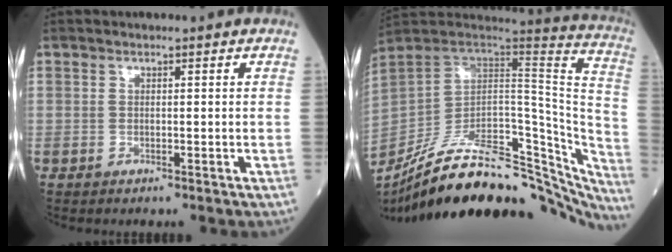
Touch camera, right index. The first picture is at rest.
{"total": 35.0, "force": [-28.3, 10.5, 17.8], "torque": [-0.230, -0.020, -0.395]}